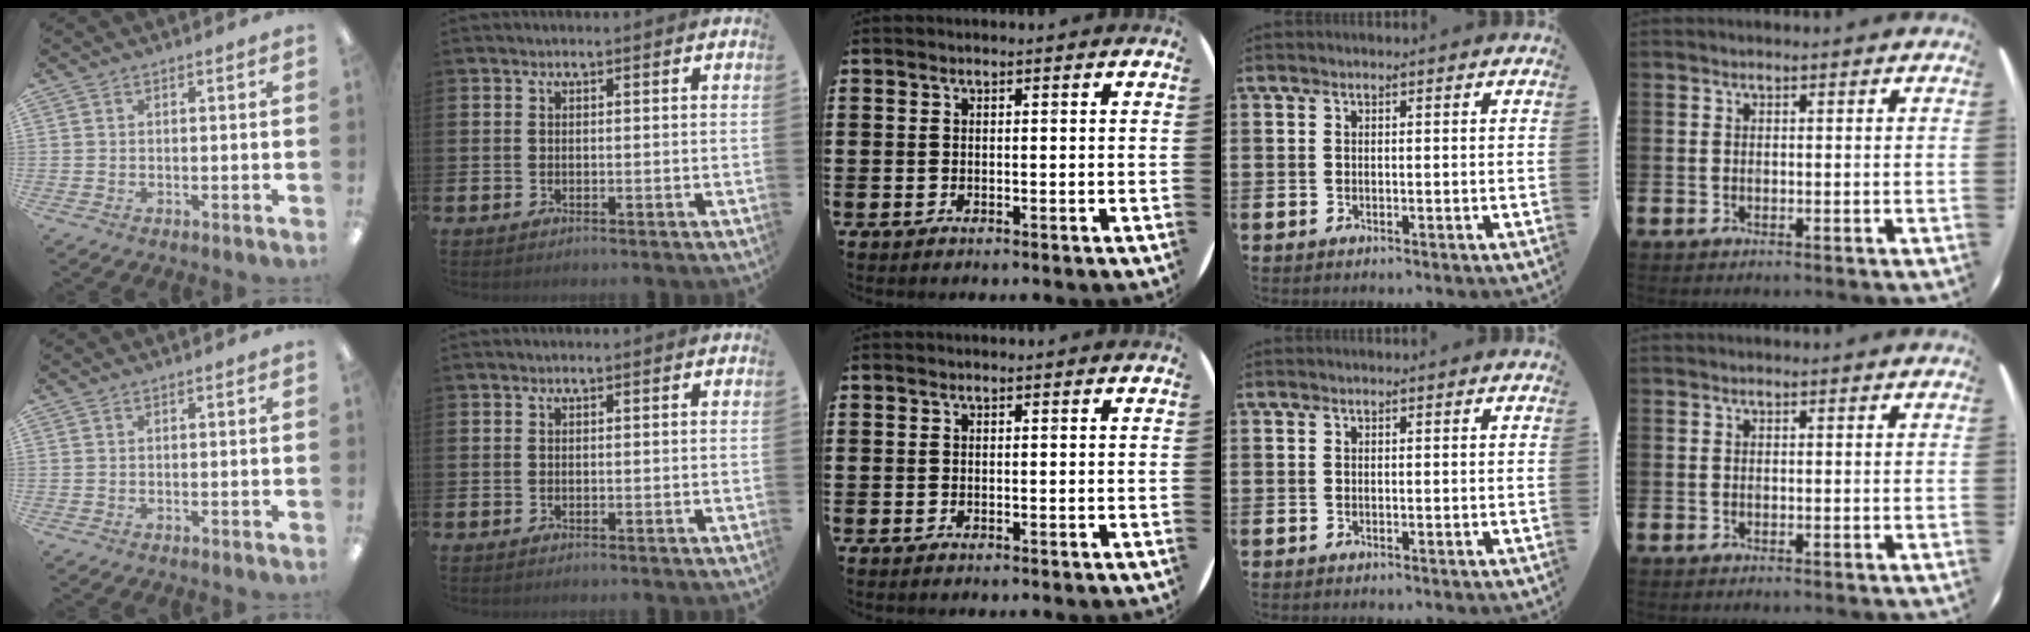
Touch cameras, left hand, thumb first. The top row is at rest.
{}